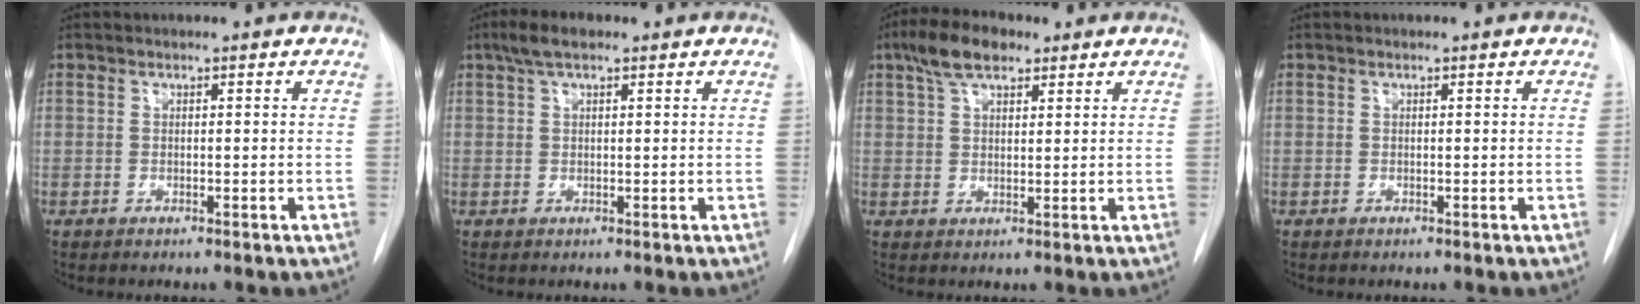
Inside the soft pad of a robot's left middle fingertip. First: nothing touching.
{"total": 3.9, "force": [2.4, 1.2, 2.7], "torque": [-0.061, 0.018, 0.044]}
{"total": 6.6, "force": [4.2, 2.9, 4.2], "torque": [-0.084, 0.021, 0.076]}
{"total": 0.0}